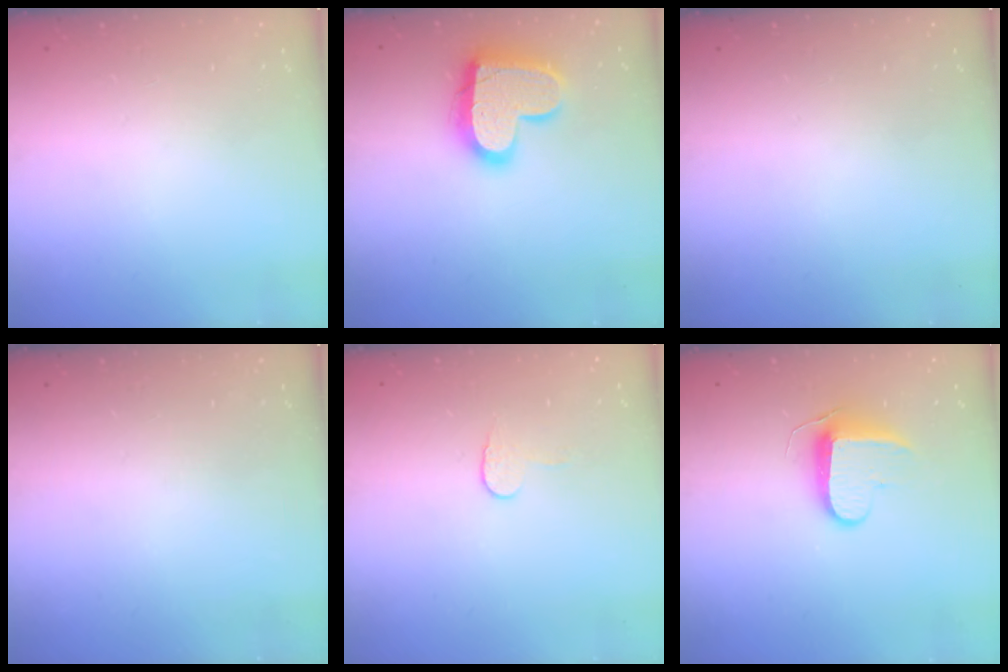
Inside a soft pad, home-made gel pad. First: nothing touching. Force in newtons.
{"total": 18.3, "press": 18.3, "slide": 1.2}
{"total": 0.0}
{"total": 0.0}
{"total": 5.3, "press": 5.3, "slide": 0.5}
{"total": 8.9, "press": 8.9, "slide": 0.2}